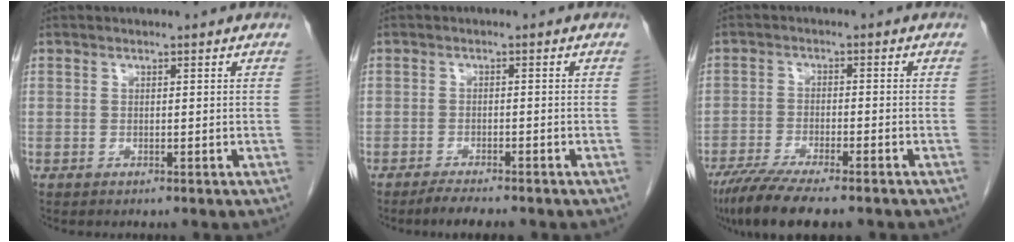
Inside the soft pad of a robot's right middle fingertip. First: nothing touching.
{"total": 3.6, "force": [-3.1, 0.3, 1.8], "torque": [-0.034, -0.009, -0.047]}
{"total": 9.9, "force": [-7.9, 1.4, 5.9], "torque": [-0.094, -0.022, -0.126]}